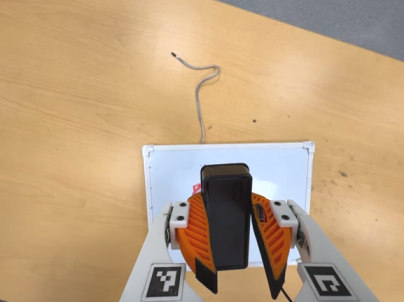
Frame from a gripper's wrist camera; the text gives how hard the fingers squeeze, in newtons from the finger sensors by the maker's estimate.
{"total": 10.6, "left": 10.0, "right": 11.3}